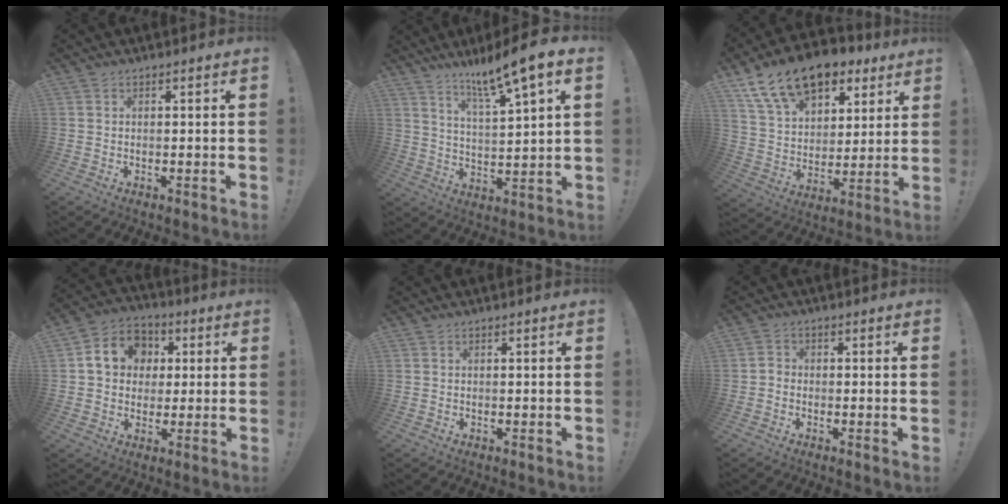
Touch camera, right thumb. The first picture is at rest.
{"total": 11.2, "force": [8.3, 0.0, 7.6], "torque": [-0.129, -0.053, 0.129]}
{"total": 17.9, "force": [11.3, 10.5, 9.1], "torque": [-0.155, -0.068, 0.210]}
{"total": 14.0, "force": [3.7, 11.6, 7.1], "torque": [-0.105, 0.008, 0.078]}
{"total": 0.0}
{"total": 1.1, "force": [-0.5, 0.7, 0.7], "torque": [-0.013, 0.005, -0.009]}